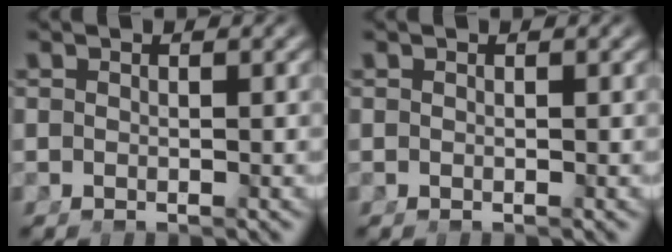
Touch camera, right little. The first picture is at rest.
{"total": 0.0}